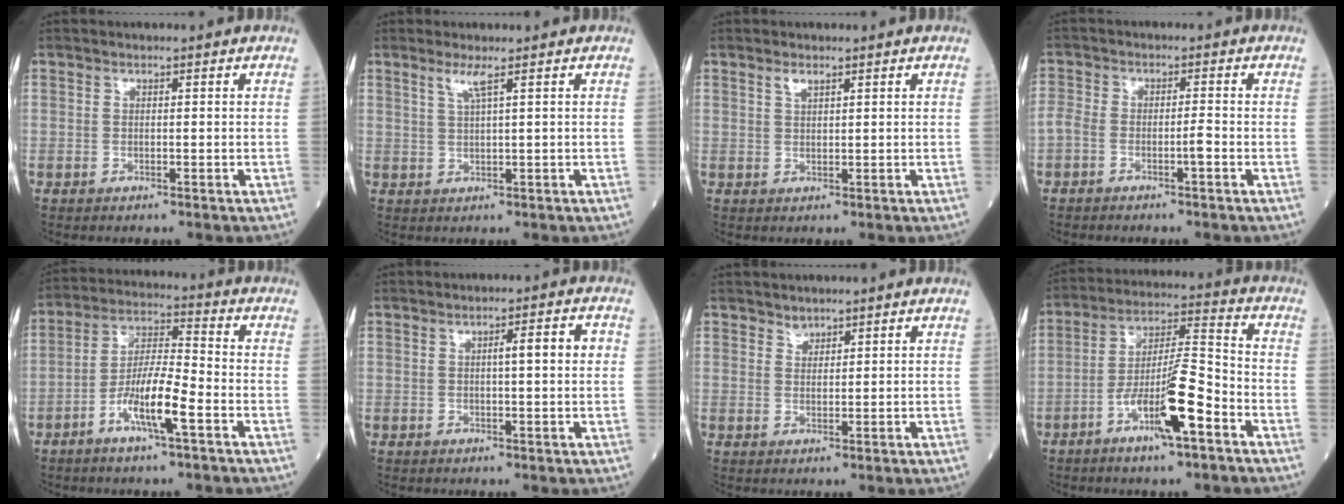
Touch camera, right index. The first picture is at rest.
{"total": 2.3, "force": [1.4, -0.4, 1.8], "torque": [-0.043, -0.001, 0.033]}
{"total": 1.3, "force": [1.0, 0.3, 0.8], "torque": [-0.018, 0.003, 0.025]}
{"total": 3.1, "force": [-1.6, 0.7, 2.6], "torque": [-0.058, 0.017, -0.028]}
{"total": 9.0, "force": [-4.0, 0.9, 8.0], "torque": [-0.161, 0.002, -0.077]}
{"total": 4.0, "force": [0.6, 0.3, 3.9], "torque": [-0.063, 0.008, 0.008]}
{"total": 1.4, "force": [1.3, 0.5, 0.1], "torque": [-0.001, -0.005, 0.021]}
{"total": 11.6, "force": [-5.4, 1.3, 10.2], "torque": [-0.185, 0.004, -0.093]}